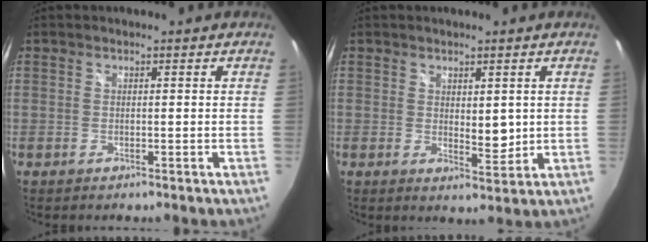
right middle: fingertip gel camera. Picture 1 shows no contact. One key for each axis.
{"total": 3.5, "fx": 0.8, "fy": 1.9, "fz": 2.9, "tx": -0.040, "ty": -0.006, "tz": 0.016}